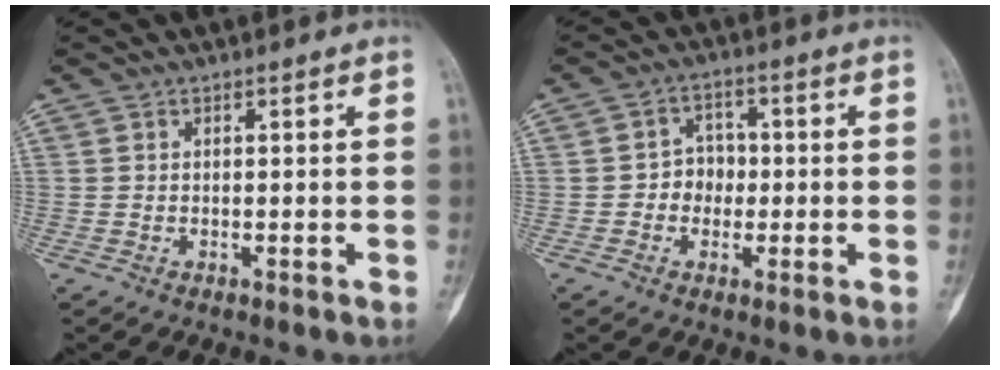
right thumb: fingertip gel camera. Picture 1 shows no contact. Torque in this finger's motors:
{"motor_torque": [-0.61, -0.20, -0.11, -0.25, -0.05]}